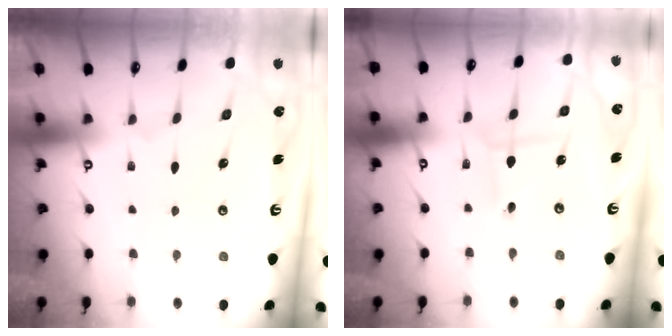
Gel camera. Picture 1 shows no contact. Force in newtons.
{"total": 1.0, "press": 1.0, "slide": 0.1}